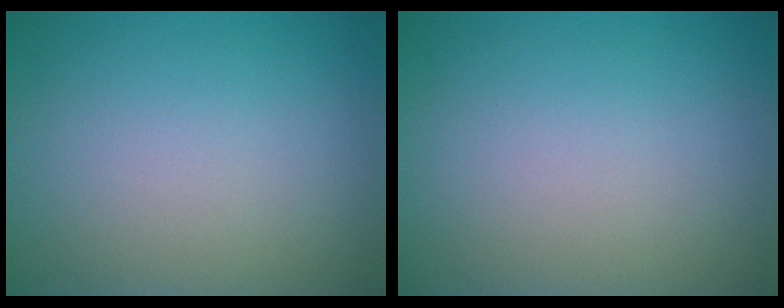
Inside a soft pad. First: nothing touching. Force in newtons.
{"total": 0.0}